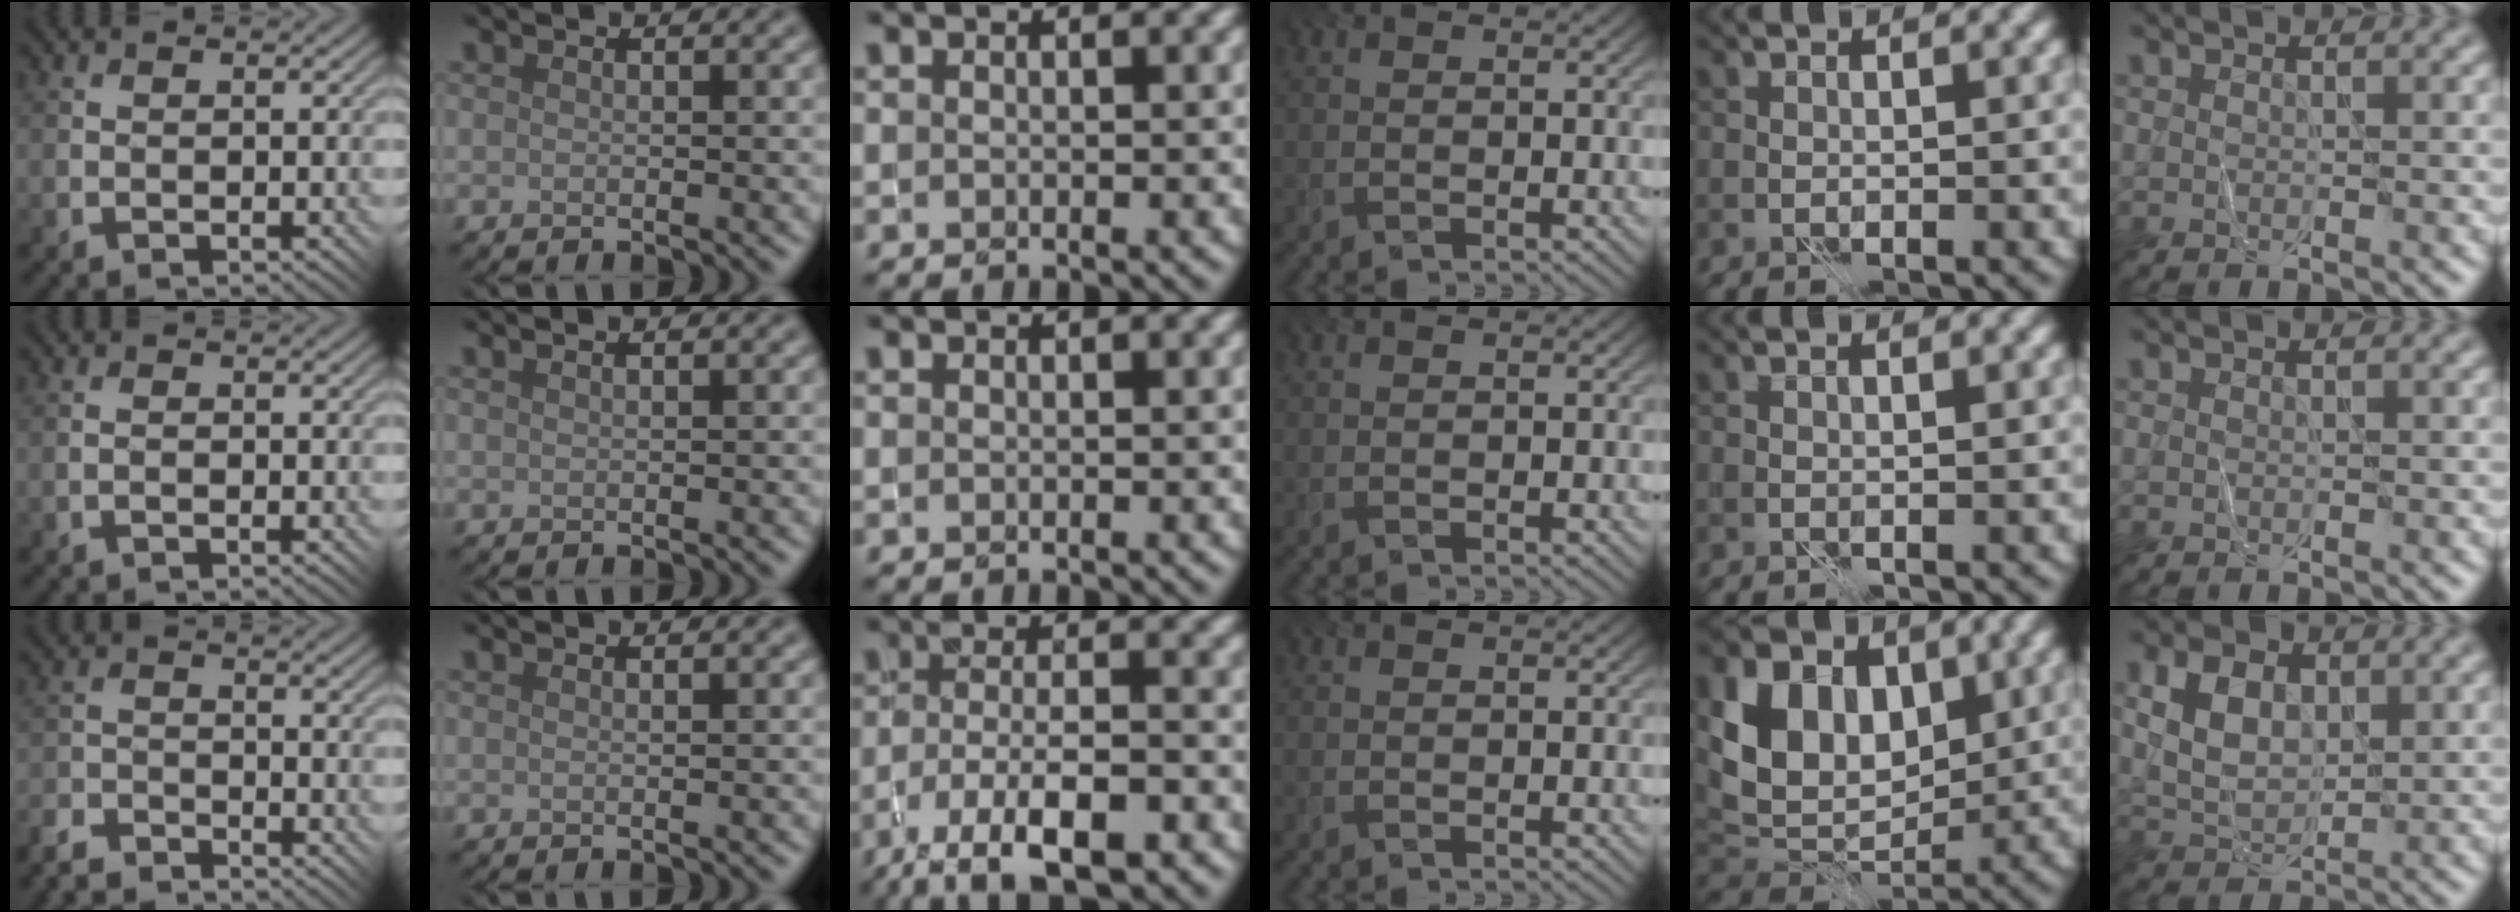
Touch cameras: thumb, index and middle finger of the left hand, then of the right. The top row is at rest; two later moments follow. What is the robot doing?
{"motion": "fold", "object": "shorts"}